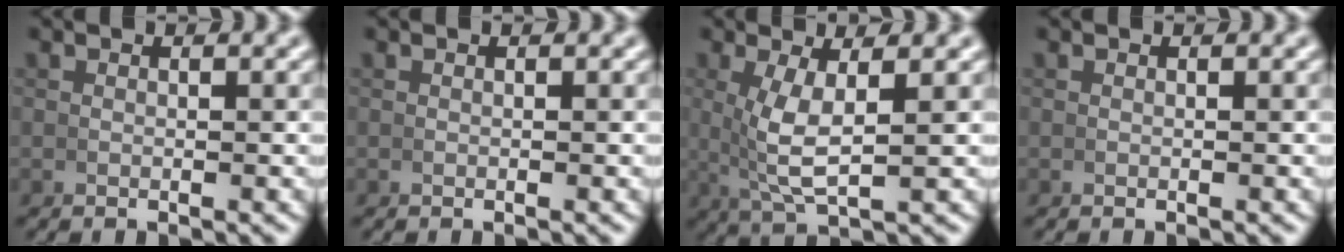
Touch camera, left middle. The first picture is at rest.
{"total": 0.0}
{"total": 5.0, "force": [0.8, 1.7, 4.7], "torque": [-0.095, -0.009, 0.026]}
{"total": 0.0}